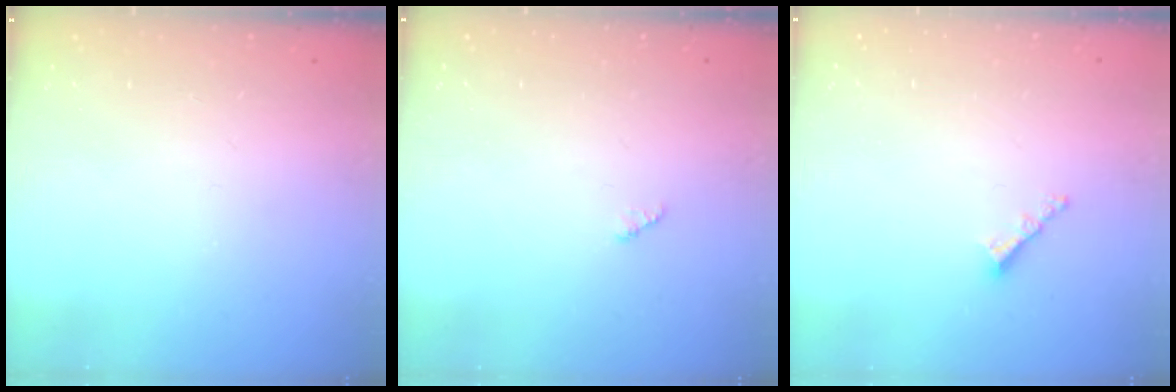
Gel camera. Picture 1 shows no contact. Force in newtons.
{"total": 1.3, "press": 1.3, "slide": 0.2}
{"total": 2.9, "press": 2.9, "slide": 0.5}